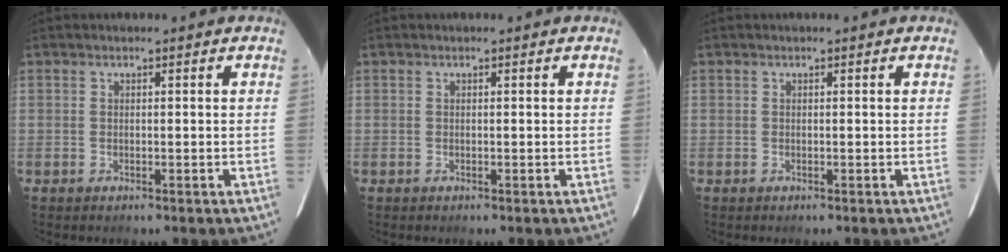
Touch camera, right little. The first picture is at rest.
{"total": 0.0}
{"total": 0.0}